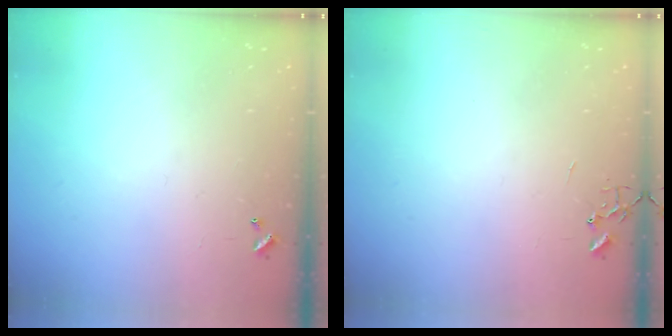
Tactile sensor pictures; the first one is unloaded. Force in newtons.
{"total": 0.0}